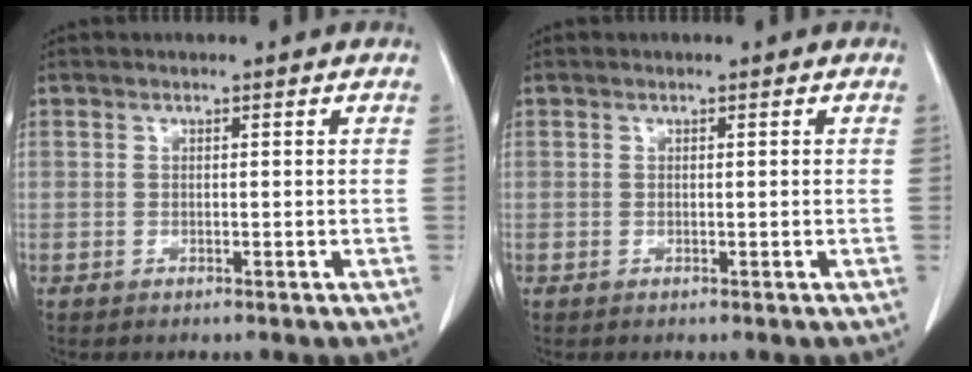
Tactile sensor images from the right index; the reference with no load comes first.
{"total": 0.0}